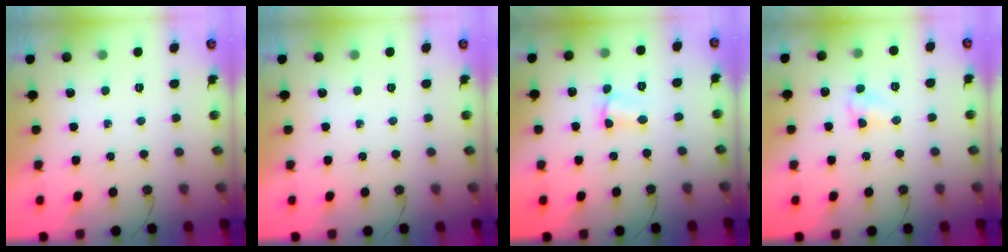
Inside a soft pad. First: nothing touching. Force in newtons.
{"total": 0.0}
{"total": 1.8, "press": 1.7, "slide": 0.5}
{"total": 5.5, "press": 5.4, "slide": 0.6}